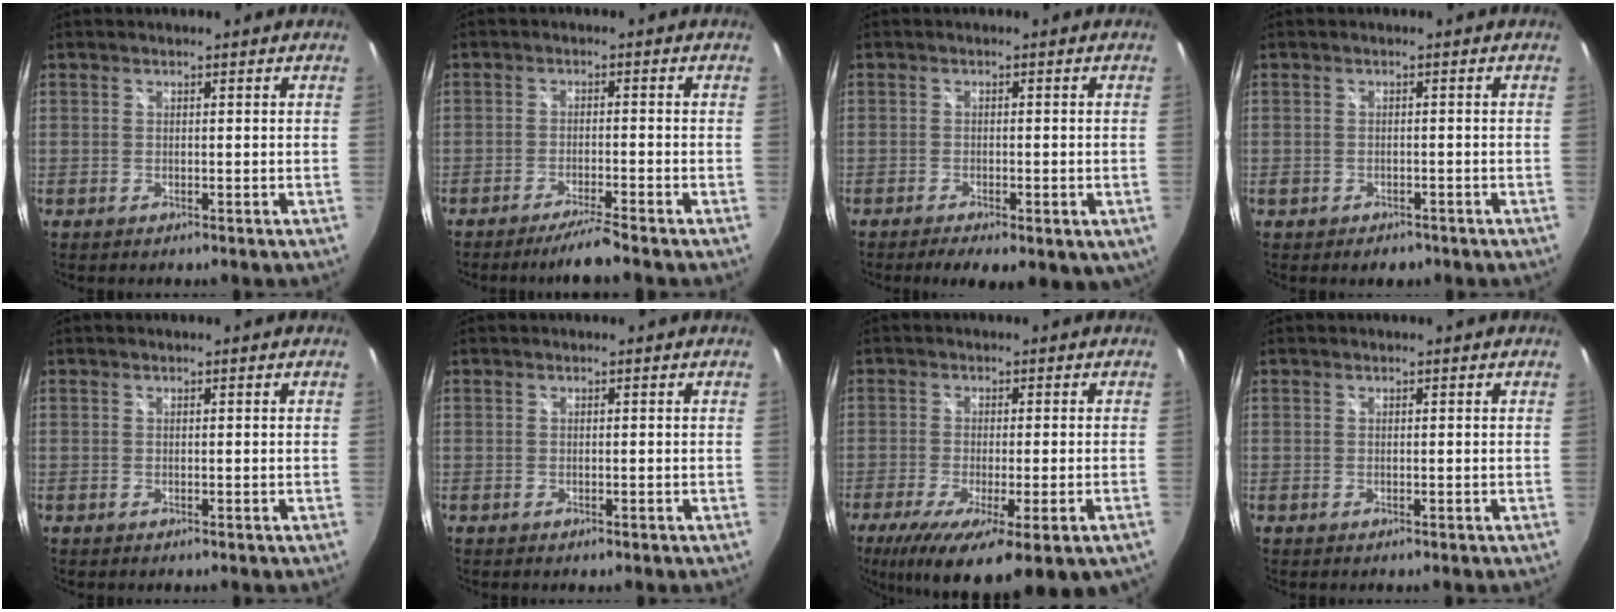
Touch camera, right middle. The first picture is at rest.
{"total": 4.8, "force": [-4.2, -0.9, 2.2], "torque": [-0.053, -0.004, -0.072]}
{"total": 7.6, "force": [-3.7, 3.0, 6.0], "torque": [-0.099, -0.031, -0.050]}
{"total": 3.1, "force": [-2.0, 2.1, 1.2], "torque": [-0.027, -0.007, -0.026]}
{"total": 0.0}
{"total": 0.0}
{"total": 14.7, "force": [-7.8, 2.8, 12.1], "torque": [-0.218, -0.055, -0.115]}
{"total": 0.0}